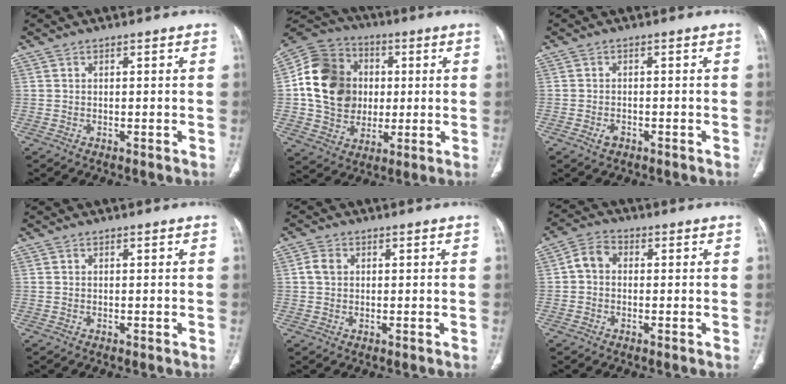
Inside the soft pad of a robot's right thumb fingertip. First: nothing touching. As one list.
[{"total": 18.5, "force": [1.5, 15.6, 9.9], "torque": [-0.161, 0.014, 0.031]}, {"total": 1.7, "force": [-0.9, 1.1, 0.9], "torque": [-0.017, 0.007, -0.013]}, {"total": 0.0}, {"total": 2.6, "force": [0.5, 2.1, 1.5], "torque": [-0.030, 0.005, 0.008]}, {"total": 4.5, "force": [0.0, 3.5, 2.8], "torque": [-0.043, 0.013, -0.013]}]